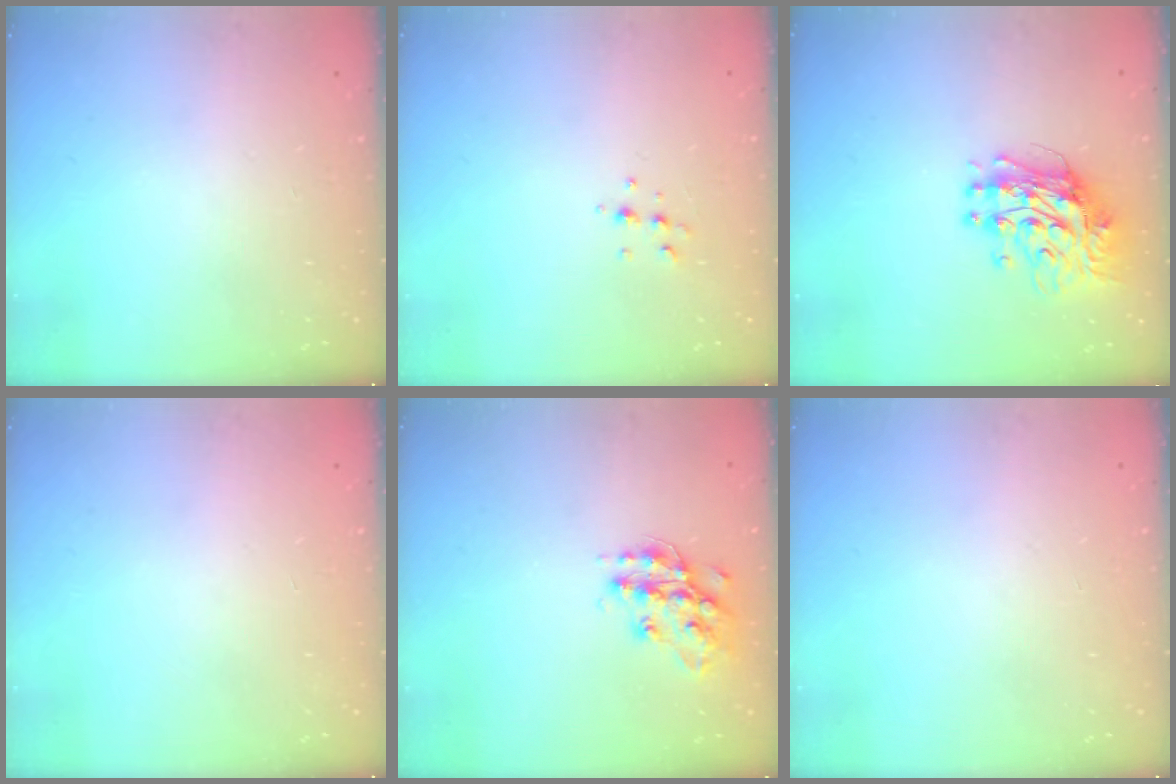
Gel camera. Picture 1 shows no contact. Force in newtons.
{"total": 4.9, "press": 4.8, "slide": 1.1}
{"total": 12.2, "press": 12.2, "slide": 1.0}
{"total": 0.0}
{"total": 14.4, "press": 14.4, "slide": 0.7}
{"total": 0.0}